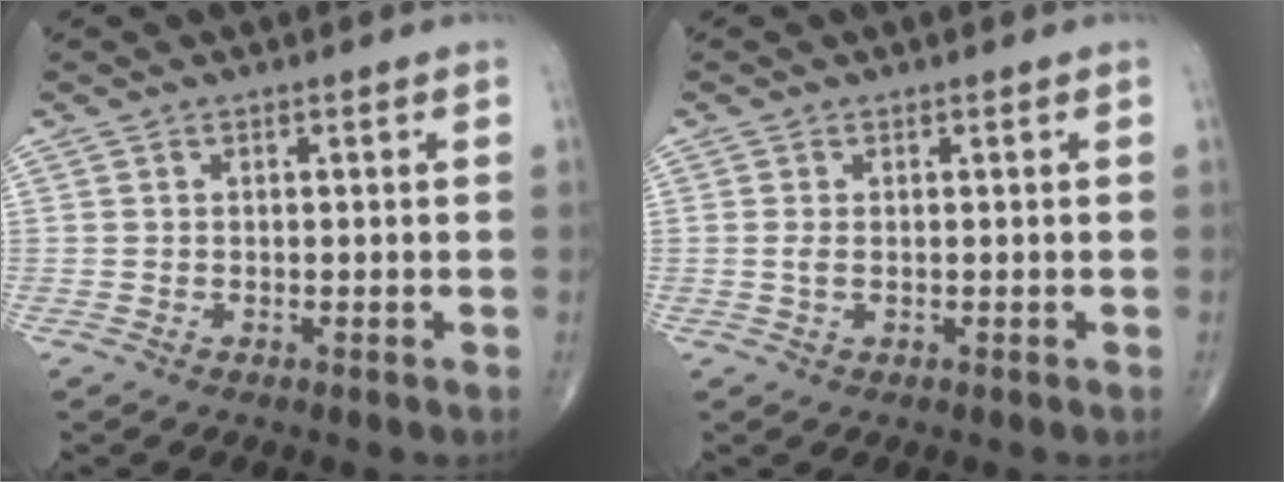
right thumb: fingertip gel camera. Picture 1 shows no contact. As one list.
[{"total": 1.2, "force": [0.0, 0.5, 1.1], "torque": [-0.030, -0.003, 0.003]}]